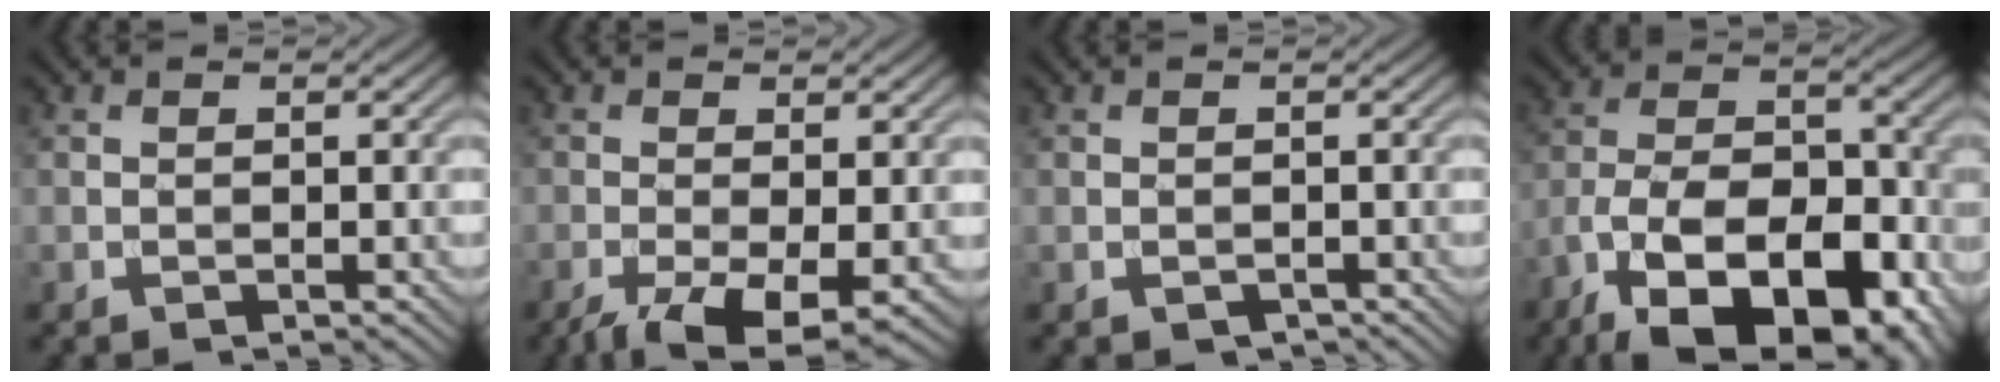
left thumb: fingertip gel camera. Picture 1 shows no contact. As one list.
[{"total": 6.9, "force": [-3.5, 2.2, 5.5], "torque": [-0.103, -0.015, -0.060]}, {"total": 0.8, "force": [-0.4, 0.6, 0.3], "torque": [-0.005, -0.006, -0.007]}, {"total": 16.8, "force": [-9.8, 8.3, 10.9], "torque": [-0.188, -0.022, -0.164]}]